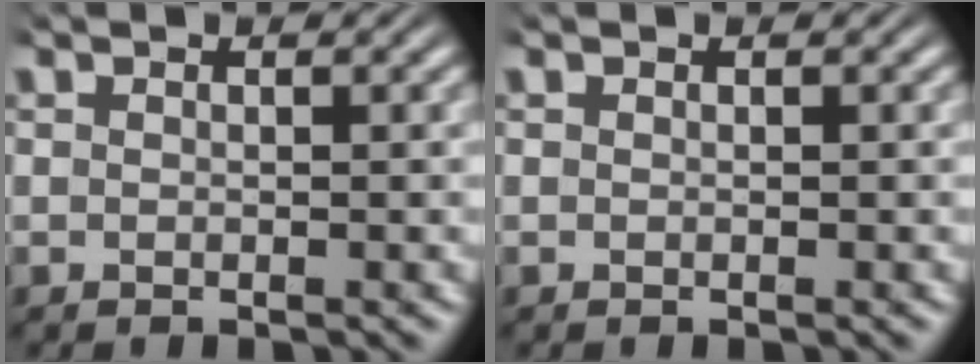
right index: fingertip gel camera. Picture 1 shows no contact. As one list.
[{"total": 0.0}]